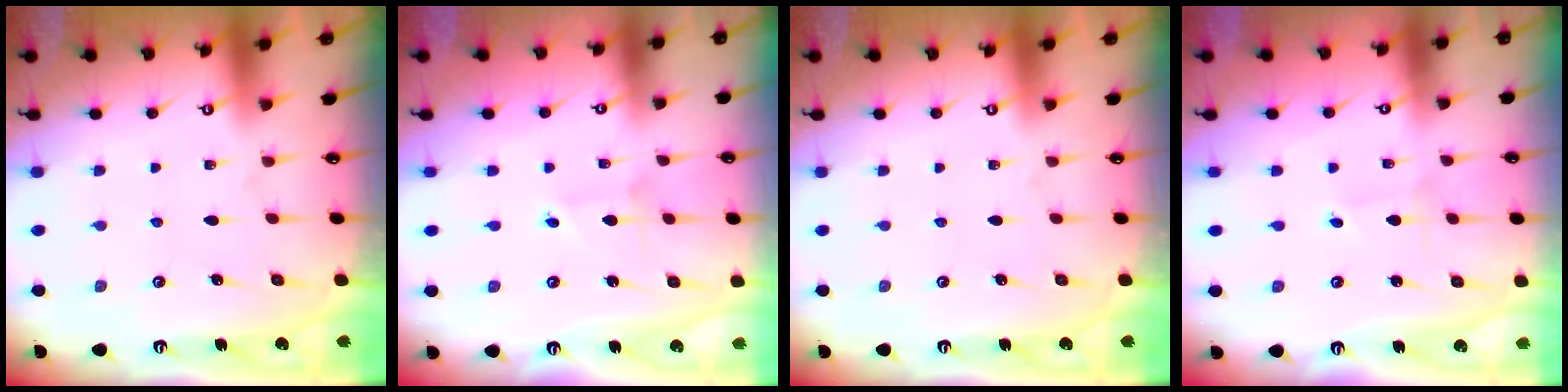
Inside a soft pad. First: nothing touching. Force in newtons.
{"total": 1.2, "press": 1.2, "slide": 0.1}
{"total": 0.0}
{"total": 0.6, "press": 0.6, "slide": 0.0}